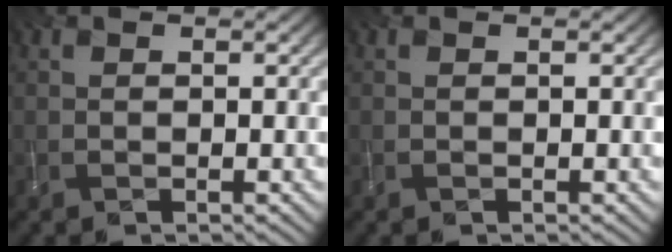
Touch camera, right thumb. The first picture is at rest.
{"total": 0.0}